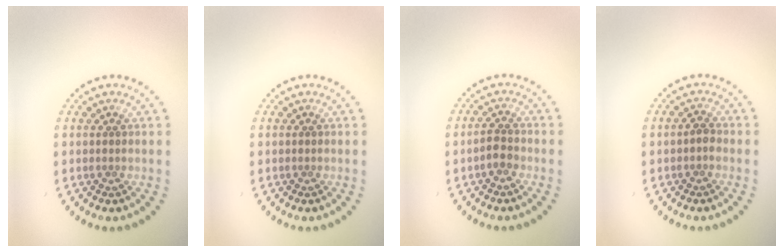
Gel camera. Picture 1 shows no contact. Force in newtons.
{"total": 0.0}
{"total": 1.4, "press": 1.4, "slide": 0.4}
{"total": 0.8, "press": 0.8, "slide": 0.3}